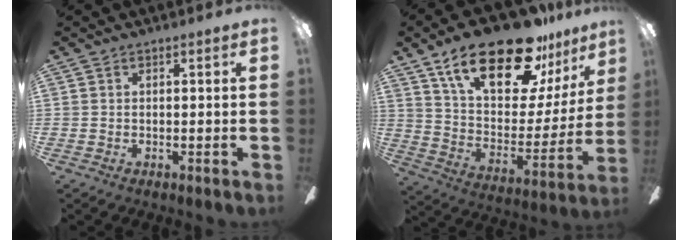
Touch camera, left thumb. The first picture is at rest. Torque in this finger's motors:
{"motor_torque": [1.20, 1.24, 1.46, -1.31, 0.15]}